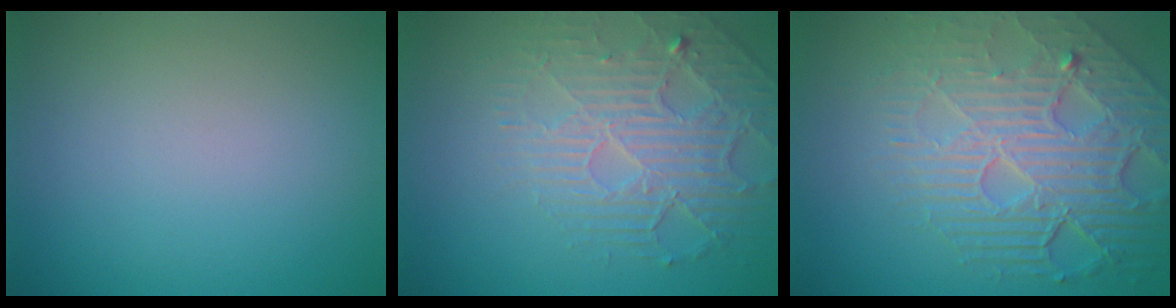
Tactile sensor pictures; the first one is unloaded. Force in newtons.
{"total": 4.2, "press": 3.8, "slide": 1.6}
{"total": 8.2, "press": 5.7, "slide": 5.9}